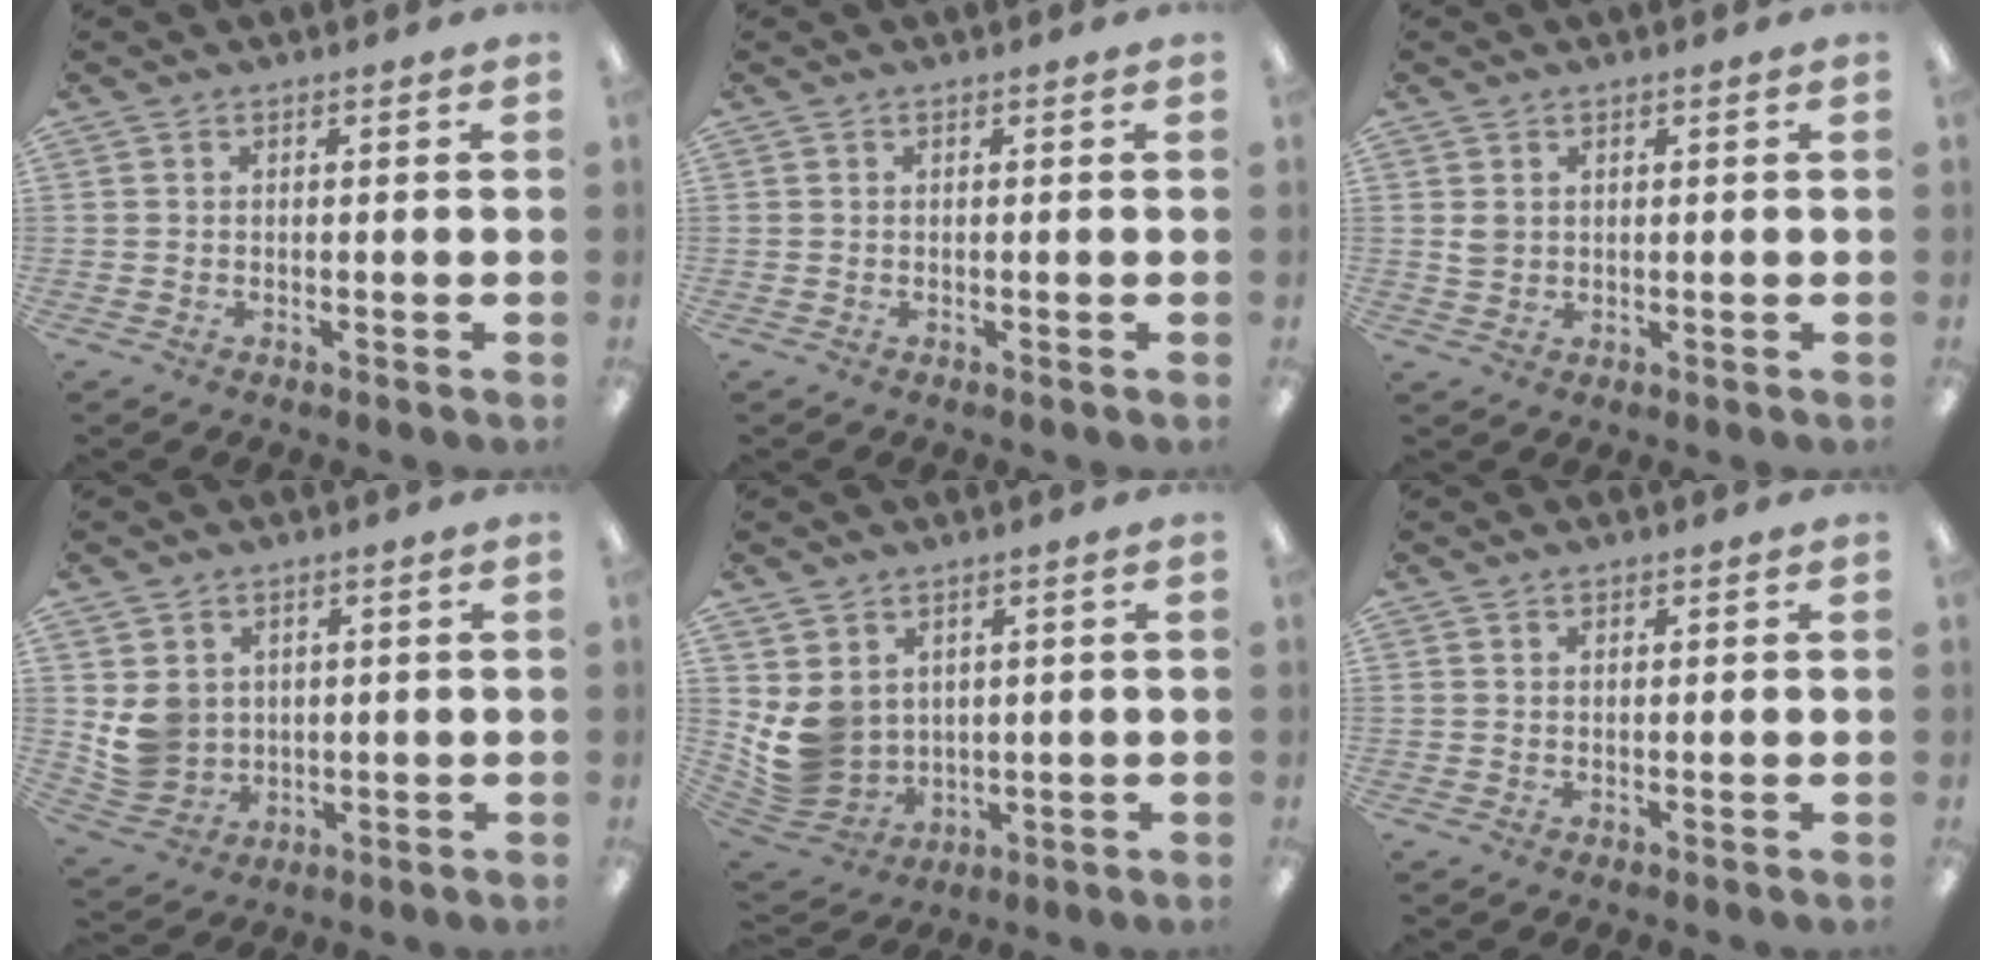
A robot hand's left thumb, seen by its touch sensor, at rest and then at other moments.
{"total": 0.0}
{"total": 2.4, "force": [0.9, 2.0, 0.9], "torque": [-0.011, 0.000, 0.015]}
{"total": 7.1, "force": [2.1, 6.5, 1.8], "torque": [-0.045, -0.001, 0.048]}
{"total": 8.9, "force": [2.1, 8.1, 3.0], "torque": [-0.094, -0.018, 0.050]}
{"total": 0.9, "force": [0.8, 0.5, 0.2], "torque": [-0.003, 0.001, 0.015]}